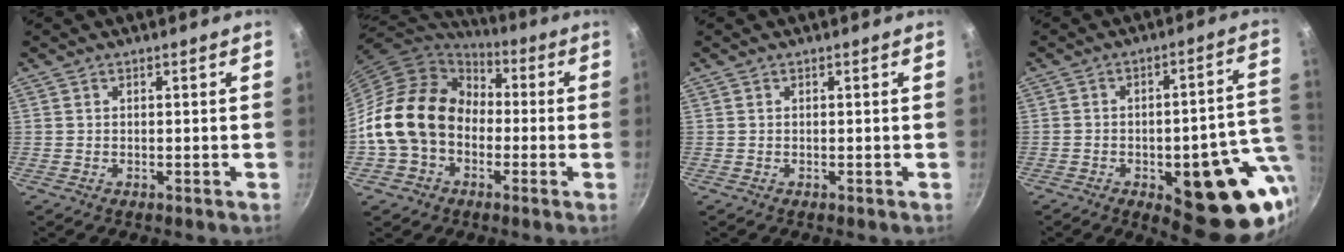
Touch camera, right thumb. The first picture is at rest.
{"total": 18.1, "force": [-1.9, 14.4, 10.9], "torque": [-0.165, 0.052, -0.042]}
{"total": 0.0}
{"total": 22.0, "force": [-6.1, 9.0, 19.2], "torque": [-0.175, 0.011, -0.073]}